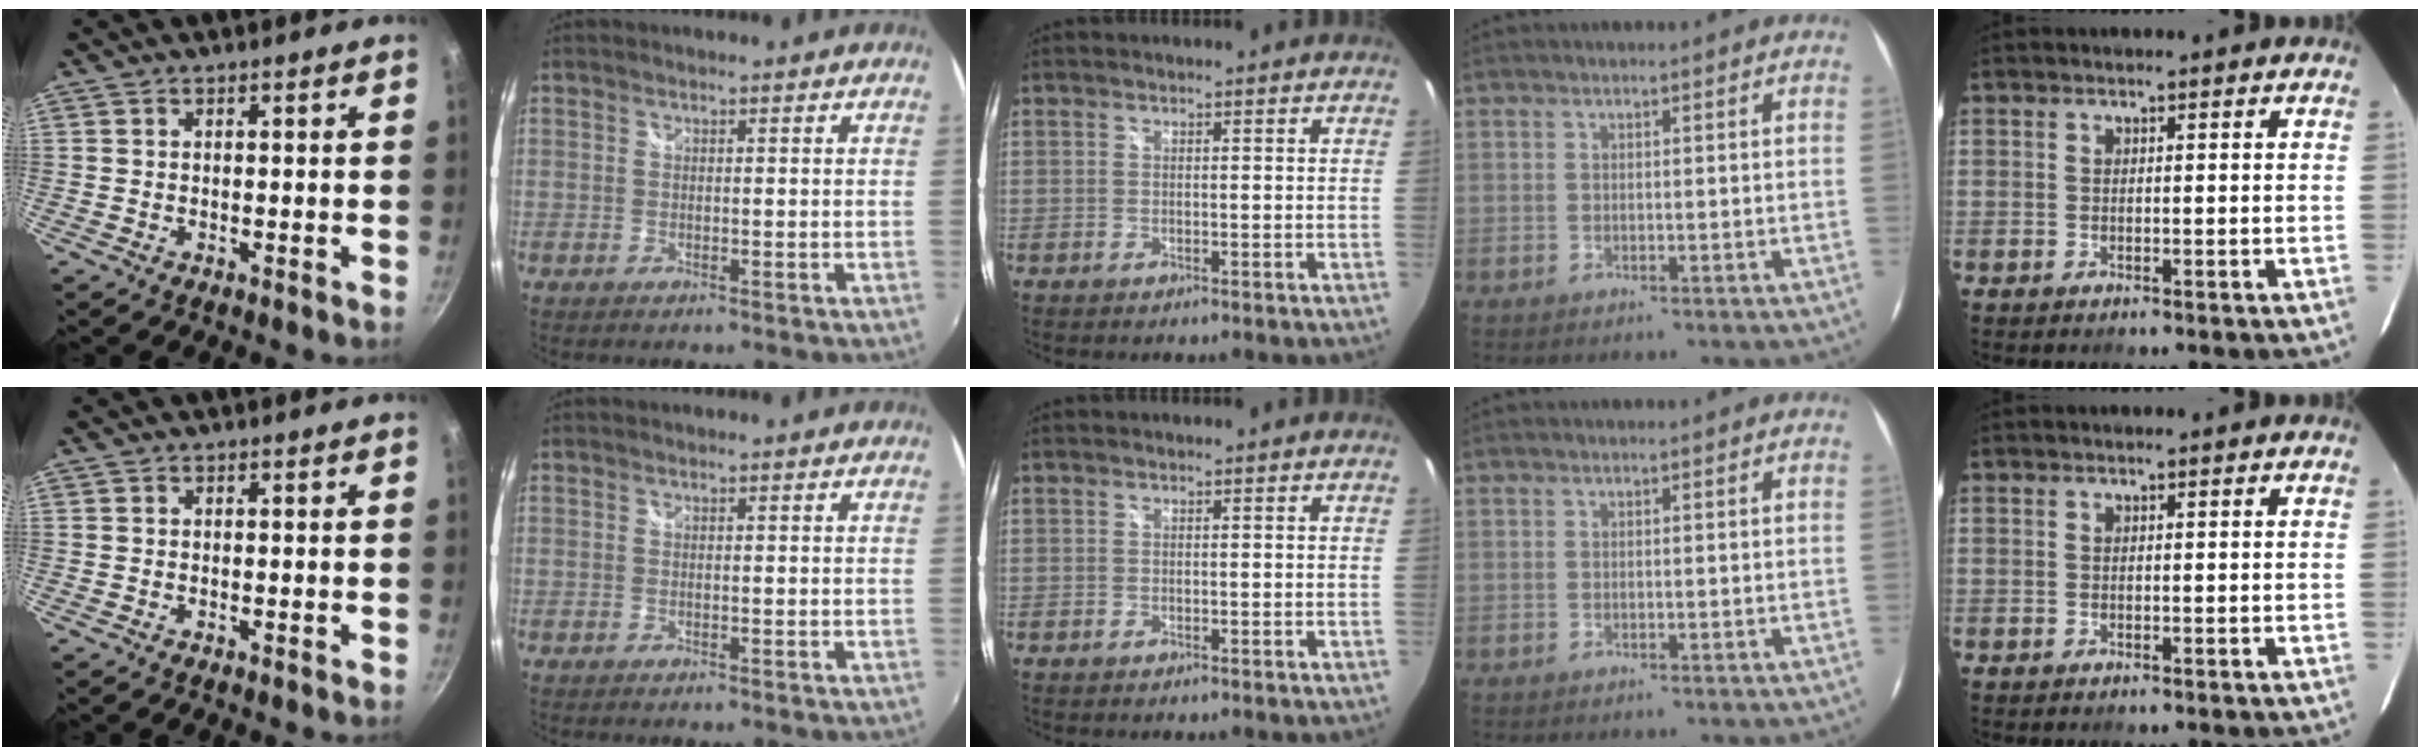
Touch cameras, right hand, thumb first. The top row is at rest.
{}